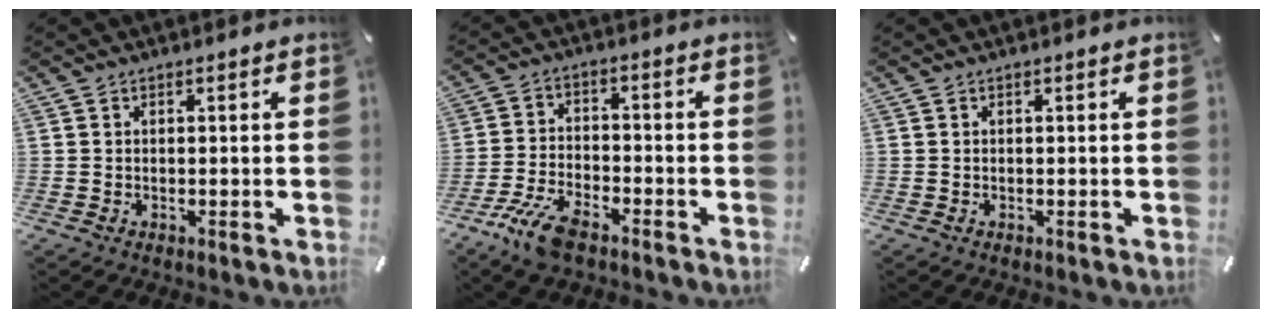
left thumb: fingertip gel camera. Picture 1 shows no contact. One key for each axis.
{"total": 8.5, "fx": -5.8, "fy": 3.3, "fz": 5.3, "tx": -0.122, "ty": 0.016, "tz": -0.111}
{"total": 0.0}